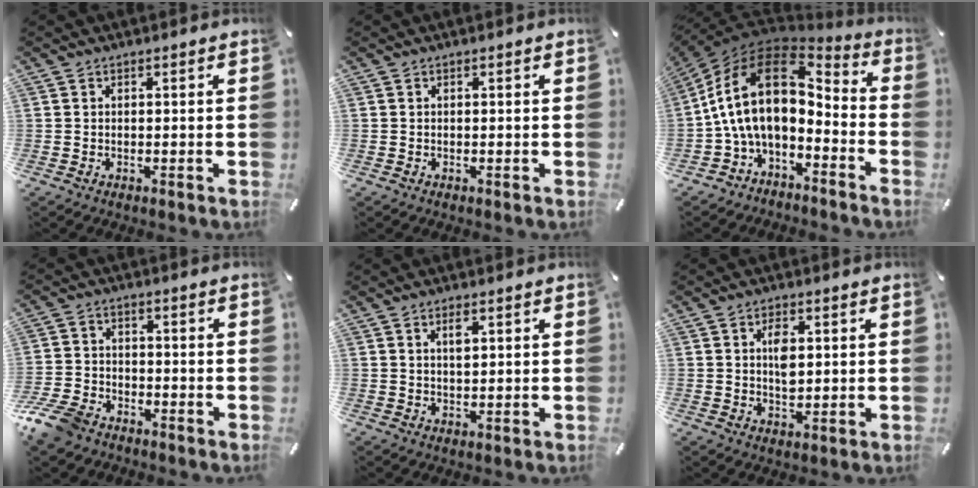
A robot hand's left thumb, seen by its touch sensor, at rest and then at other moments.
{"total": 0.0}
{"total": 19.1, "force": [0.5, 11.4, 15.3], "torque": [-0.324, -0.003, 0.006]}
{"total": 8.4, "force": [-6.5, 4.4, 3.2], "torque": [-0.072, 0.031, -0.126]}
{"total": 2.4, "force": [1.0, 1.1, 1.9], "torque": [-0.033, 0.000, 0.014]}
{"total": 4.9, "force": [0.9, 2.8, 3.9], "torque": [-0.067, 0.001, 0.011]}